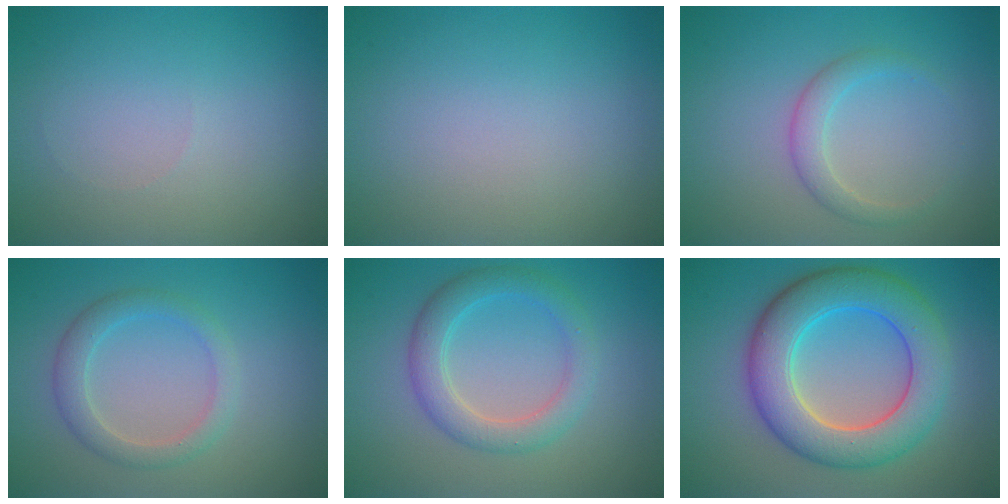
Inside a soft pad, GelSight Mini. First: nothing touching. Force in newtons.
{"total": 0.0}
{"total": 2.0, "press": 2.0, "slide": 0.1}
{"total": 2.6, "press": 2.6, "slide": 0.1}
{"total": 3.7, "press": 3.7, "slide": 0.1}
{"total": 8.5, "press": 8.4, "slide": 0.6}